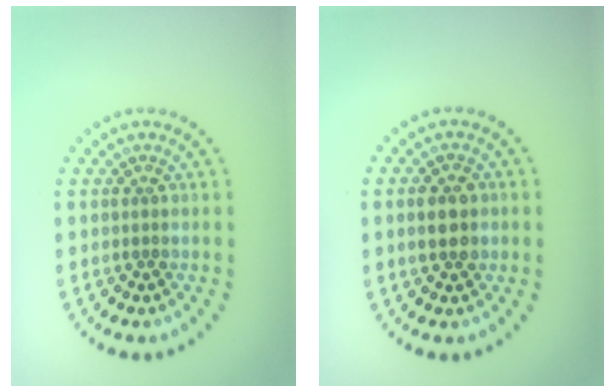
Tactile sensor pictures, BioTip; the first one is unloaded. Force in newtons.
{"total": 3.0, "press": 3.0, "slide": 0.2}